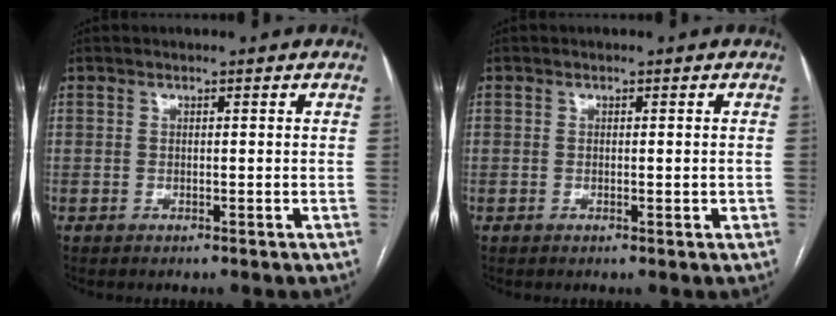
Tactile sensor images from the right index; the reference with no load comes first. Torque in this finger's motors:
{"motor_torque": [-0.35, 0.55, 0.00, 0.02]}